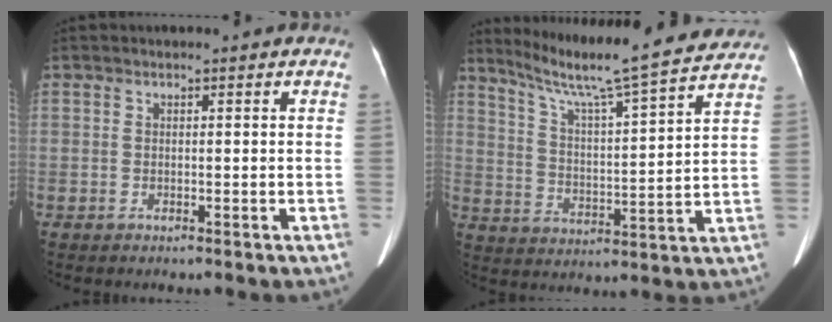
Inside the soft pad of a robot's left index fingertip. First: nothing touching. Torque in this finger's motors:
{"motor_torque": [0.70, -1.15, 0.02, 0.06]}